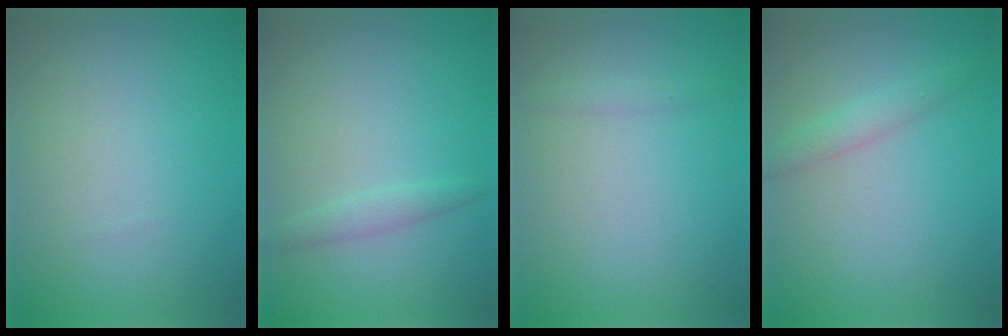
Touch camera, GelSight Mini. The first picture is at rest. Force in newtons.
{"total": 1.2, "press": 1.2, "slide": 0.1}
{"total": 0.6, "press": 0.6, "slide": 0.0}
{"total": 1.6, "press": 1.6, "slide": 0.1}